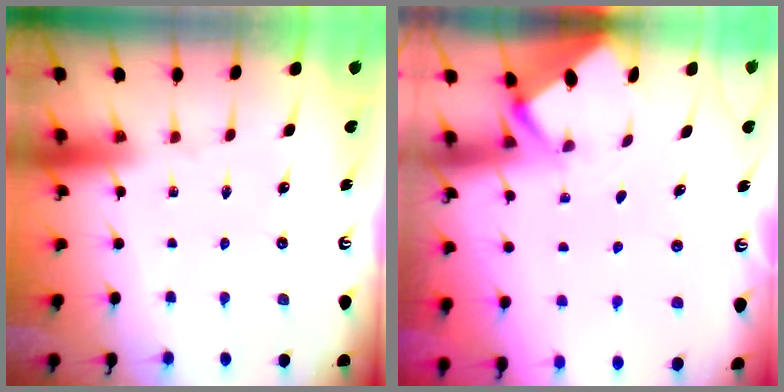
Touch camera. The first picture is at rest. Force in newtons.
{"total": 2.2, "press": 2.2, "slide": 0.1}